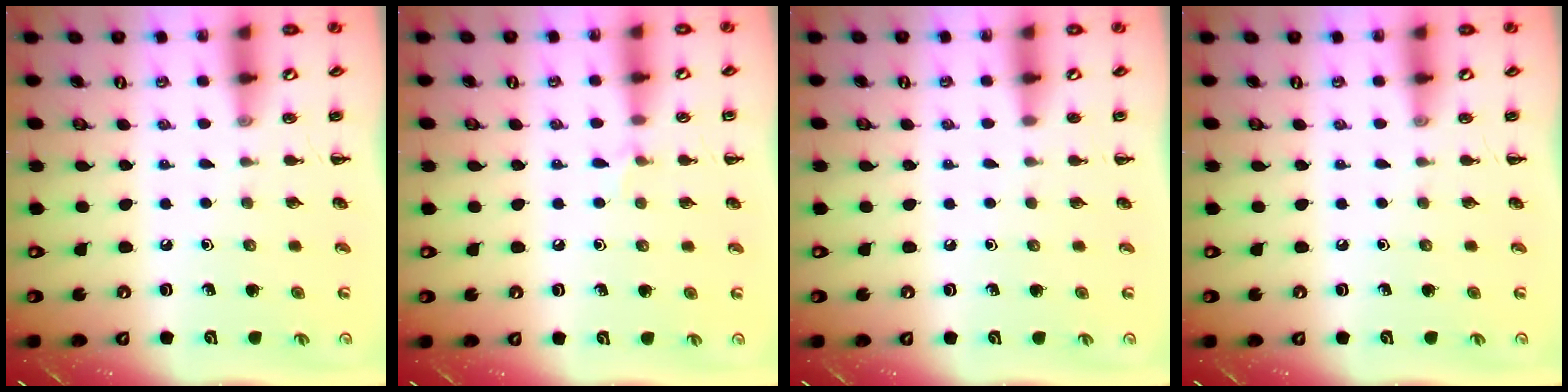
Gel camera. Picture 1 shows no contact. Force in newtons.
{"total": 4.5, "press": 4.3, "slide": 1.6}
{"total": 0.7, "press": 0.7, "slide": 0.0}
{"total": 0.0}